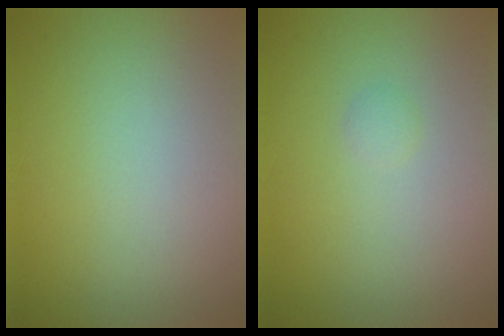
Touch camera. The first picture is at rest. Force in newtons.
{"total": 0.5, "press": 0.5, "slide": 0.0}